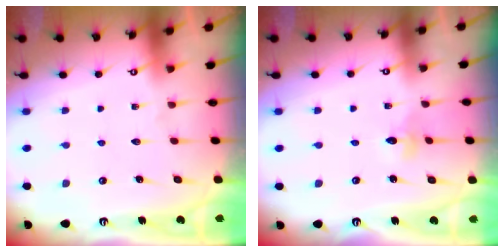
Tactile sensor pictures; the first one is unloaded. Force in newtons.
{"total": 2.8, "press": 2.7, "slide": 0.3}